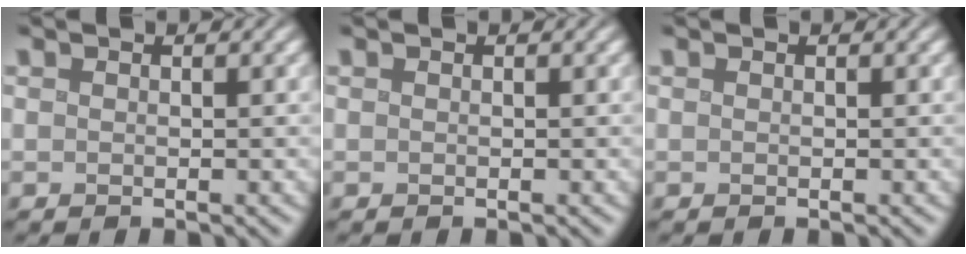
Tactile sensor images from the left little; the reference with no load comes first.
{"total": 0.0}
{"total": 0.0}